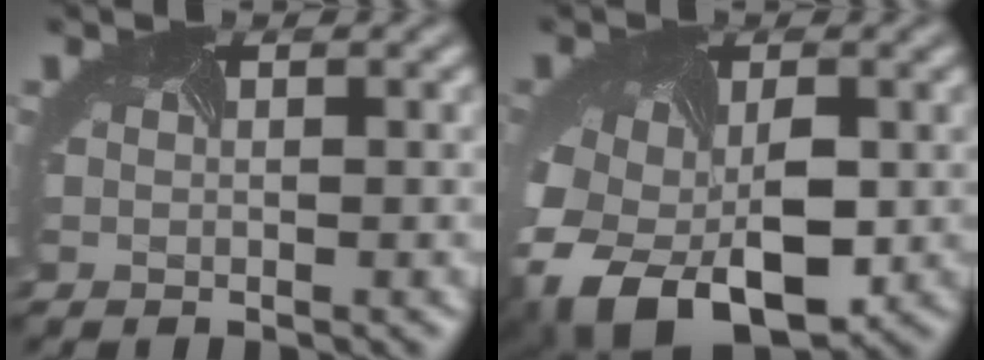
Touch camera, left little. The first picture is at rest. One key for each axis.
{"total": 12.5, "fx": -4.3, "fy": 8.0, "fz": 8.6, "tx": -0.194, "ty": -0.047, "tz": -0.054}